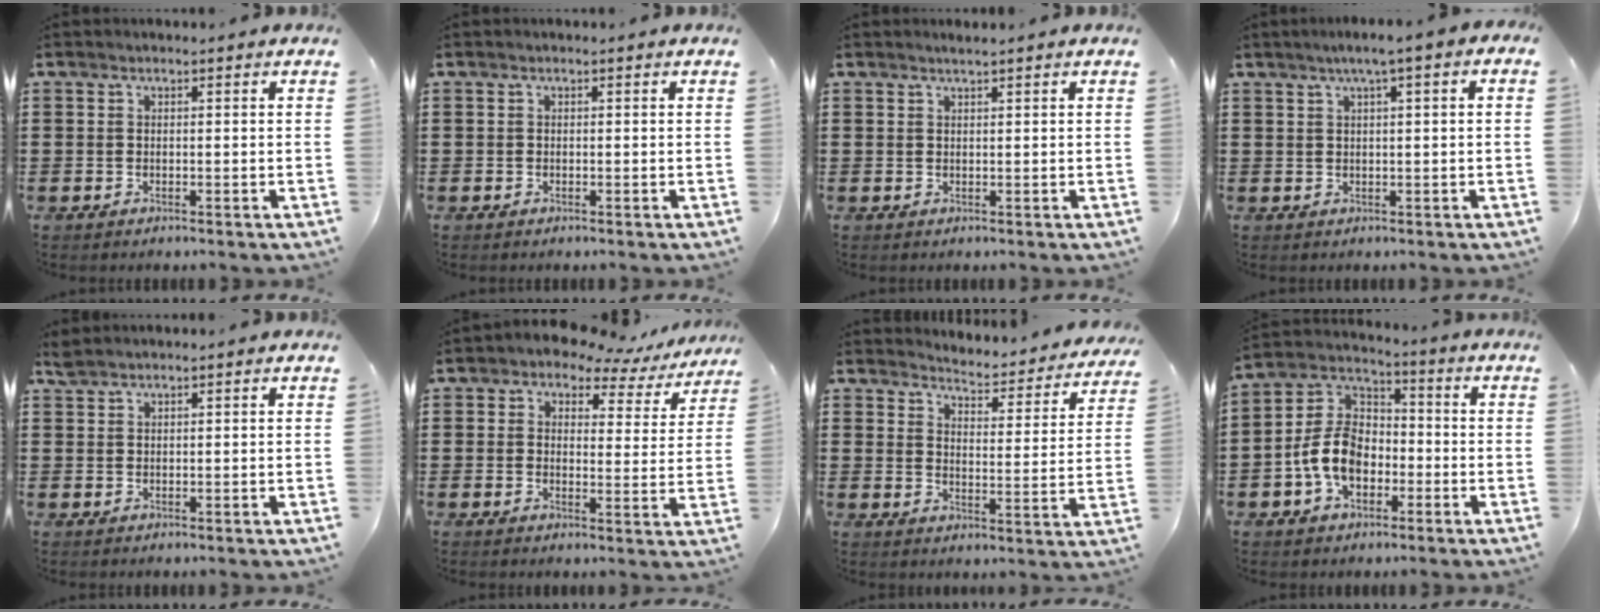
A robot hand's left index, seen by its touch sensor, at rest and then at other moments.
{"total": 0.0}
{"total": 0.9, "force": [0.7, -0.1, 0.4], "torque": [-0.008, 0.000, 0.014]}
{"total": 2.4, "force": [0.7, 0.1, 2.3], "torque": [-0.043, 0.001, 0.010]}
{"total": 1.5, "force": [1.3, 0.3, 0.6], "torque": [-0.015, 0.000, 0.025]}
{"total": 4.2, "force": [3.5, 1.7, 1.5], "torque": [-0.044, -0.018, 0.055]}
{"total": 3.7, "force": [3.7, -0.2, 0.2], "torque": [-0.020, -0.042, 0.055]}
{"total": 9.3, "force": [-2.9, 6.2, 6.3], "torque": [-0.164, 0.005, -0.064]}